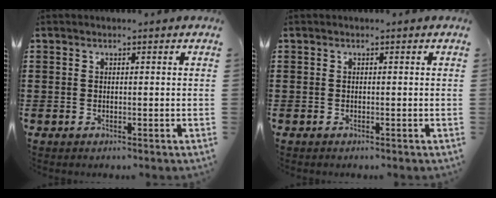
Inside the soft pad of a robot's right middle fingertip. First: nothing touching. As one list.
[{"total": 0.0}]